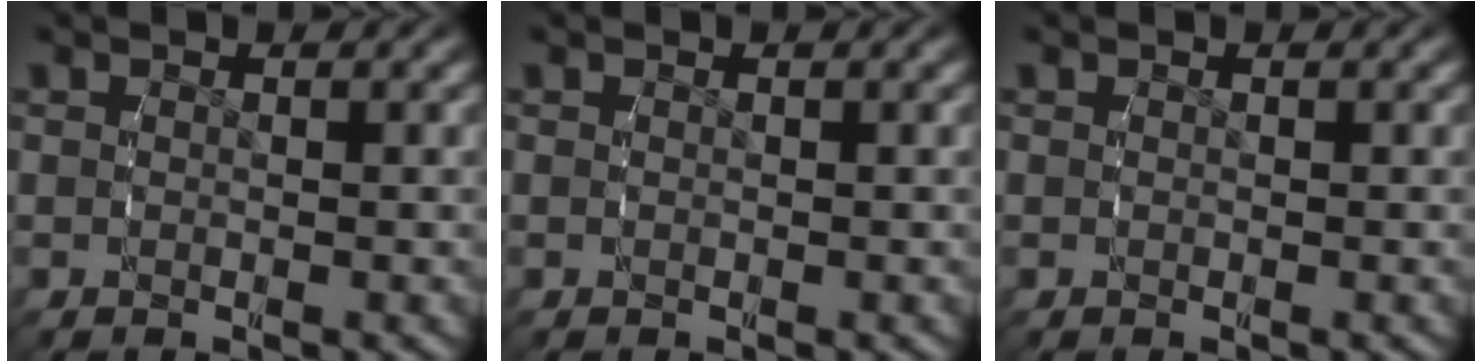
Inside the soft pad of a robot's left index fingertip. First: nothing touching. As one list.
[{"total": 0.0}, {"total": 0.0}]